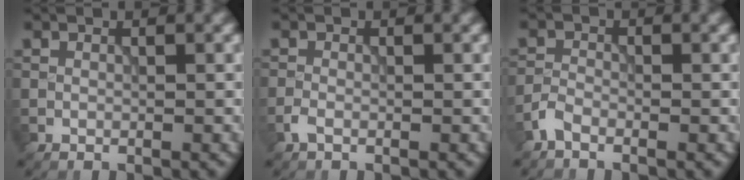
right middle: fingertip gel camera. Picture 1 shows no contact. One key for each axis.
{"total": 0.9, "fx": -0.6, "fy": 0.3, "fz": 0.6, "tx": -0.016, "ty": 0.000, "tz": -0.016}
{"total": 1.5, "fx": -1.2, "fy": 0.5, "fz": 0.7, "tx": -0.015, "ty": 0.002, "tz": -0.032}